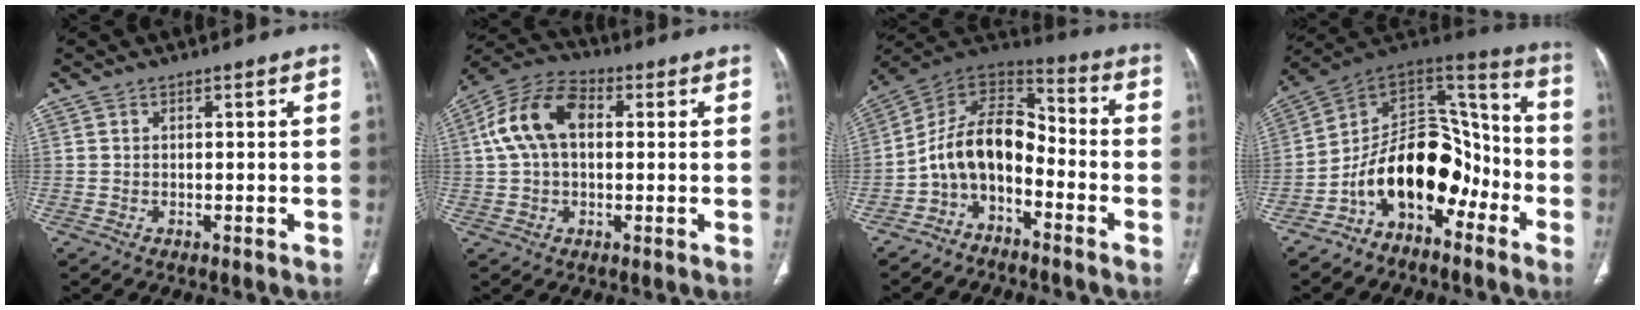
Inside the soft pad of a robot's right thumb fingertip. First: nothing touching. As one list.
[{"total": 12.6, "force": [2.2, 8.0, 9.6], "torque": [-0.187, 0.033, 0.033]}, {"total": 12.0, "force": [-4.6, 7.5, 8.2], "torque": [-0.127, 0.091, -0.096]}, {"total": 18.2, "force": [-8.2, 11.1, 12.0], "torque": [-0.153, 0.107, -0.147]}]